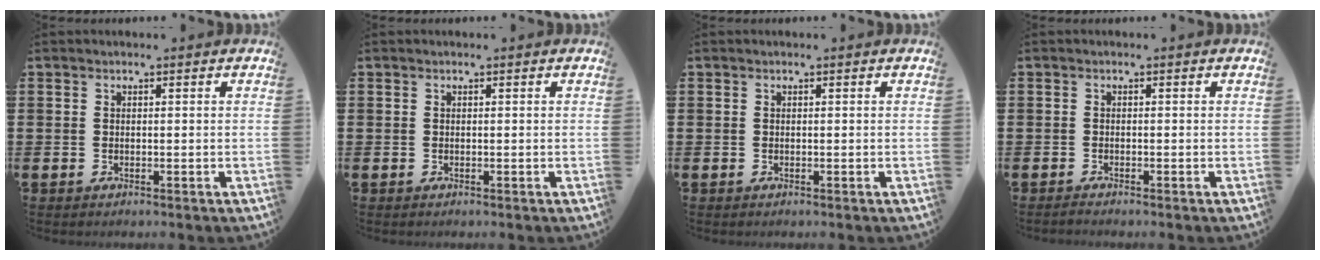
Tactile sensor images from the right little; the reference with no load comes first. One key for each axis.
{"total": 0.0}
{"total": 0.0}
{"total": 0.5, "fx": -0.5, "fy": 0.0, "fz": 0.2, "tx": -0.004, "ty": -0.002, "tz": -0.010}